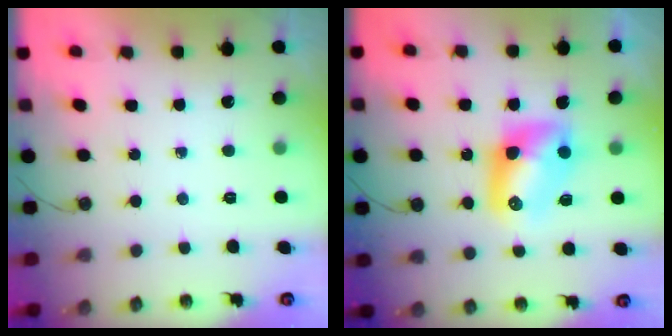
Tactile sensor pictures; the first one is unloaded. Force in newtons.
{"total": 9.8, "press": 9.7, "slide": 1.0}